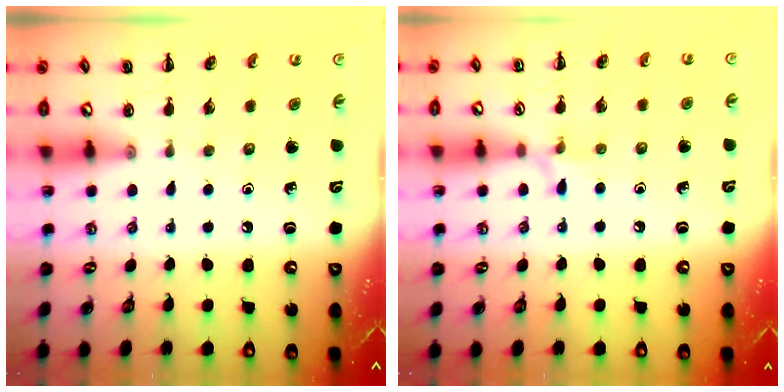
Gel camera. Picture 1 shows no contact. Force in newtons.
{"total": 5.5, "press": 5.1, "slide": 2.1}